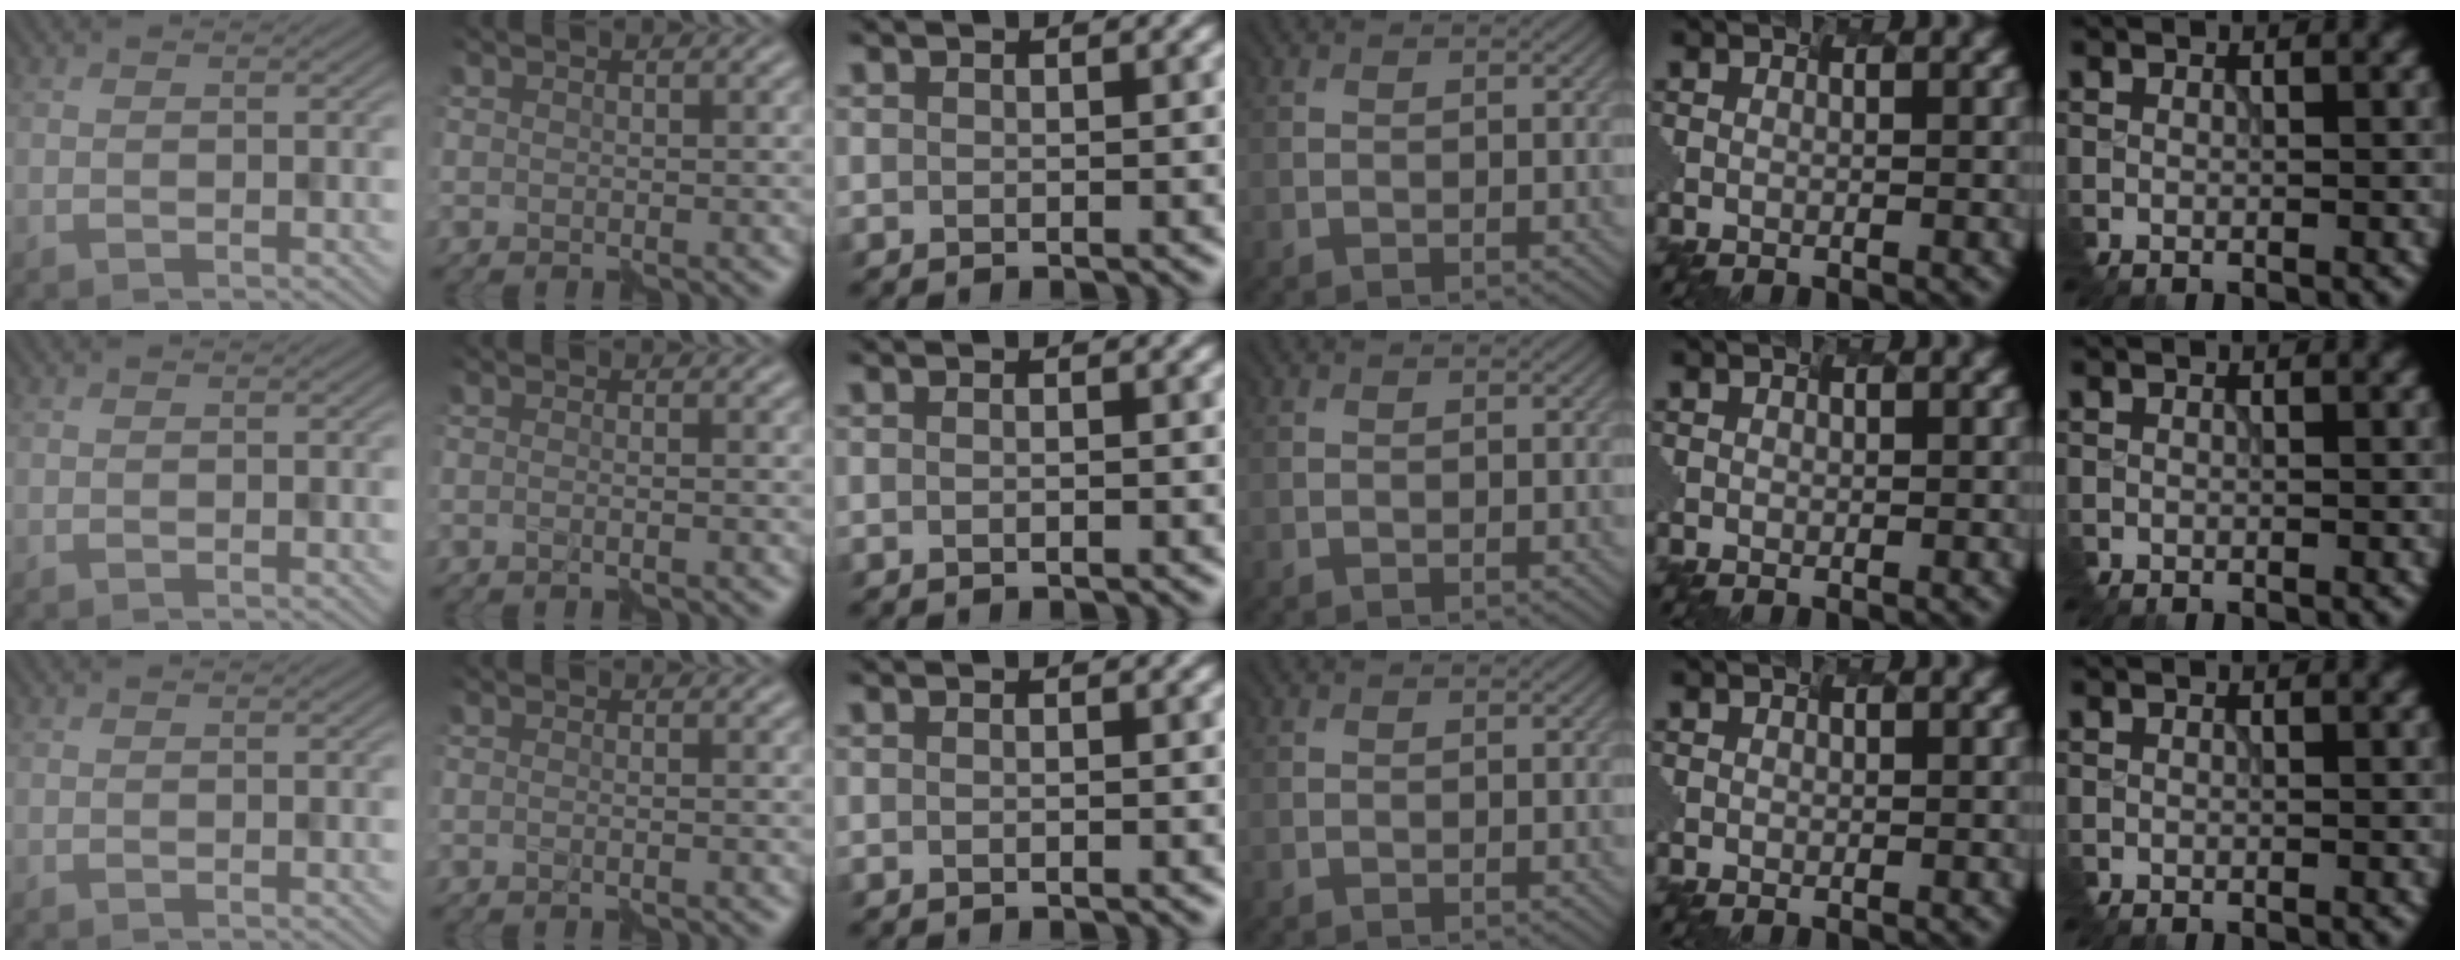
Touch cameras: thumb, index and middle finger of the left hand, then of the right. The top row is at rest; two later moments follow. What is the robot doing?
{"motion": "assemble", "object": "hinged jar"}